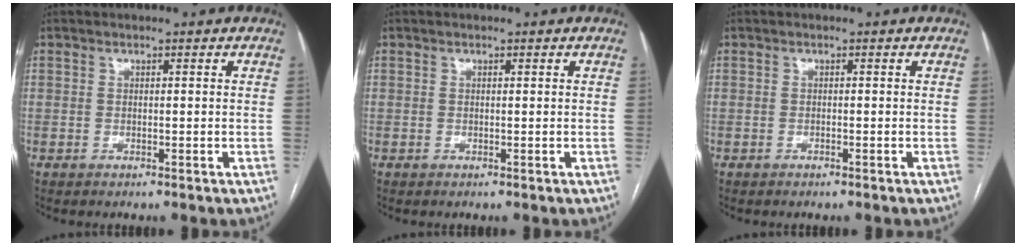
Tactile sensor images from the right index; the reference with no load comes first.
{"total": 0.0}
{"total": 0.0}